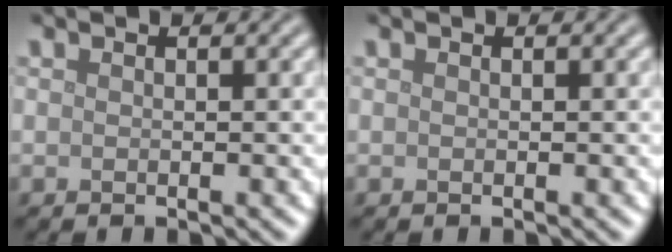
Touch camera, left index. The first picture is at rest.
{"total": 0.0}